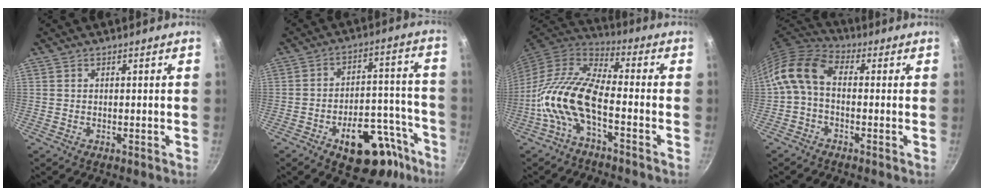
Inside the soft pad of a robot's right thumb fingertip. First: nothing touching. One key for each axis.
{"total": 16.5, "fx": -9.6, "fy": 8.2, "fz": 10.7, "tx": -0.115, "ty": 0.084, "tz": -0.132}
{"total": 14.2, "fx": -4.8, "fy": 5.4, "fz": 12.2, "tx": -0.258, "ty": 0.056, "tz": -0.102}
{"total": 10.5, "fx": 0.0, "fy": 6.4, "fz": 8.2, "tx": -0.158, "ty": 0.029, "tz": -0.017}